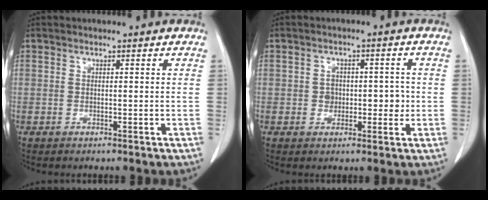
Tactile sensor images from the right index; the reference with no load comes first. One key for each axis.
{"total": 4.3, "fx": -0.4, "fy": 3.2, "fz": 2.9, "tx": -0.030, "ty": 0.016, "tz": -0.002}